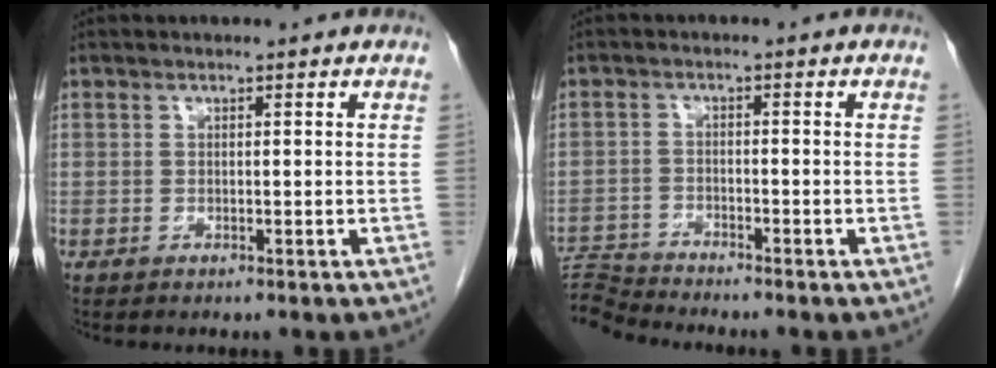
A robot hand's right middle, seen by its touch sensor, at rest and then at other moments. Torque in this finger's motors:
{"motor_torque": [-0.73, -0.57, 0.01, 0.03]}